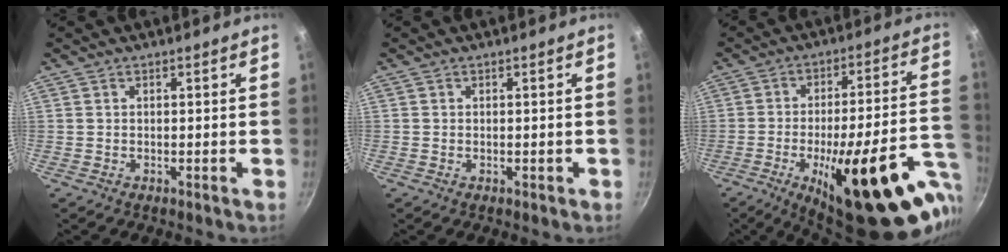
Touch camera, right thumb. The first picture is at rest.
{"total": 0.6, "force": [-0.2, 0.4, 0.4], "torque": [-0.001, 0.002, -0.003]}
{"total": 27.8, "force": [-11.1, 8.3, 24.1], "torque": [-0.291, 0.028, -0.154]}